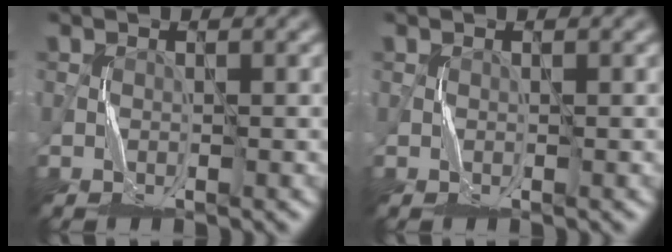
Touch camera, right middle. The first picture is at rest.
{"total": 0.0}